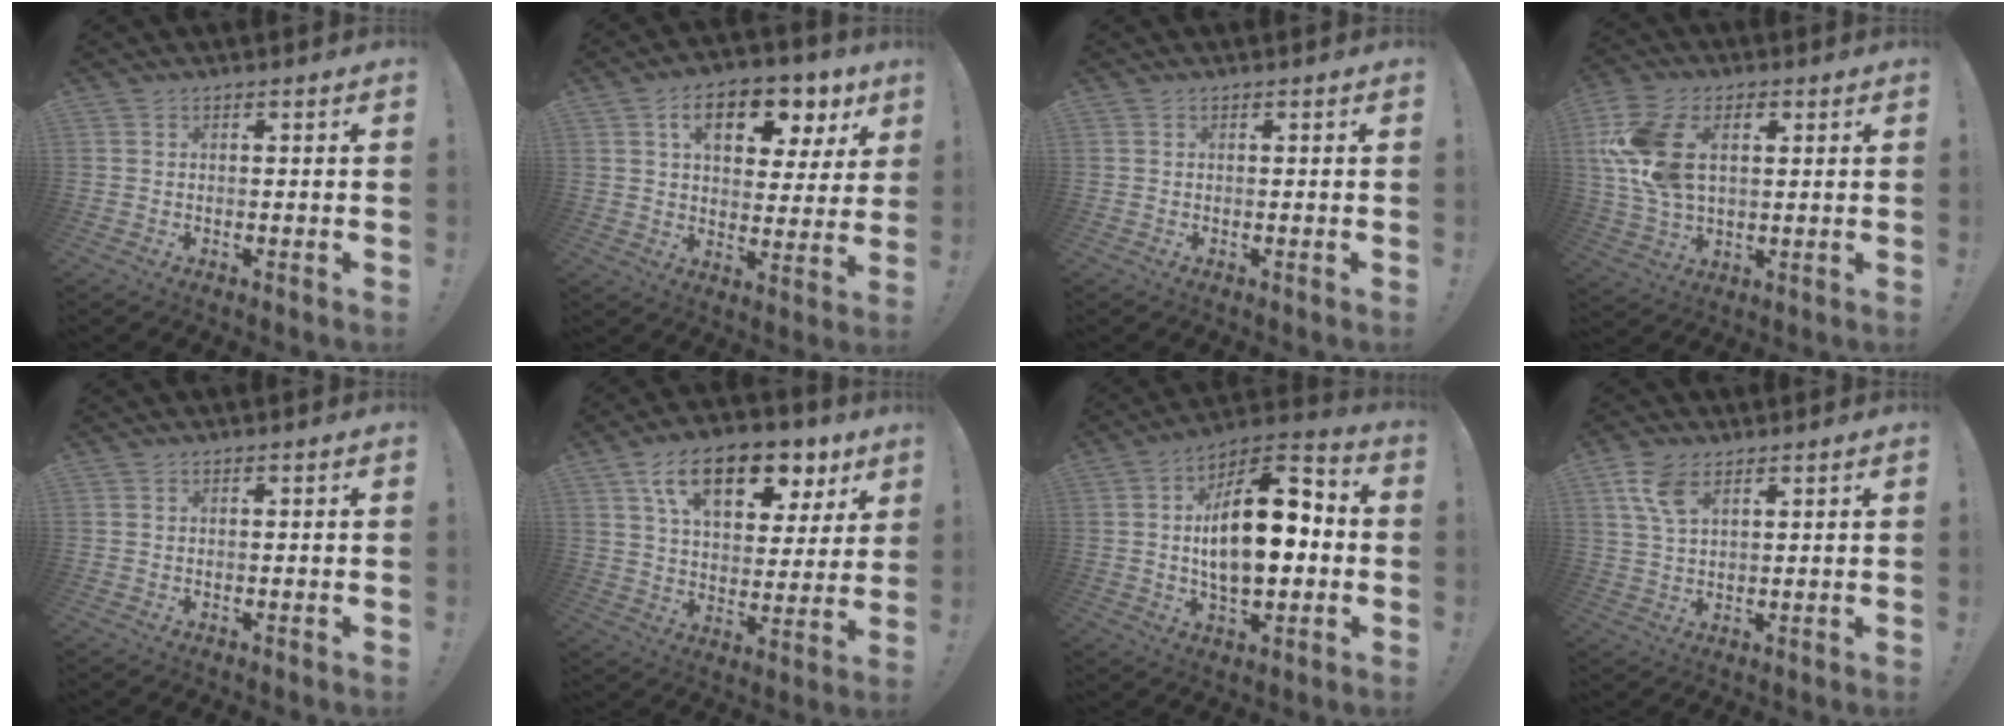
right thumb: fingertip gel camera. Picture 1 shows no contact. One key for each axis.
{"total": 13.6, "fx": 6.9, "fy": 7.4, "fz": 9.1, "tx": -0.133, "ty": -0.029, "tz": 0.116}
{"total": 0.0}
{"total": 15.4, "fx": 4.3, "fy": 10.0, "fz": 10.9, "tx": -0.223, "ty": -0.007, "tz": 0.079}
{"total": 0.0}
{"total": 17.8, "fx": 10.0, "fy": 9.2, "fz": 11.6, "tx": -0.186, "ty": -0.045, "tz": 0.170}
{"total": 19.4, "fx": 0.3, "fy": 10.1, "fz": 16.6, "tx": -0.276, "ty": 0.003, "tz": 0.000}
{"total": 7.6, "fx": 4.2, "fy": 3.7, "fz": 5.1, "tx": -0.104, "ty": -0.012, "tz": 0.080}